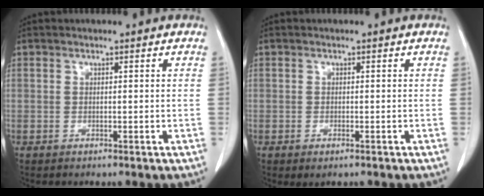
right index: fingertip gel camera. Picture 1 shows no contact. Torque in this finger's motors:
{"motor_torque": [0.24, -0.23, 0.12, 0.01]}